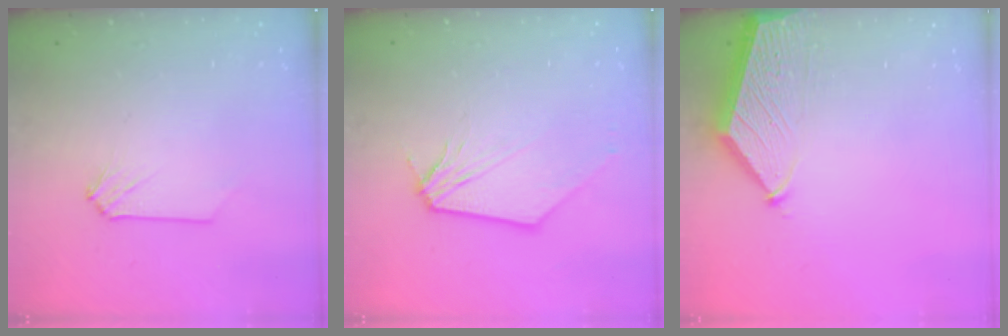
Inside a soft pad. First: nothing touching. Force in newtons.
{"total": 2.5, "press": 2.5, "slide": 0.3}
{"total": 5.2, "press": 5.2, "slide": 0.4}